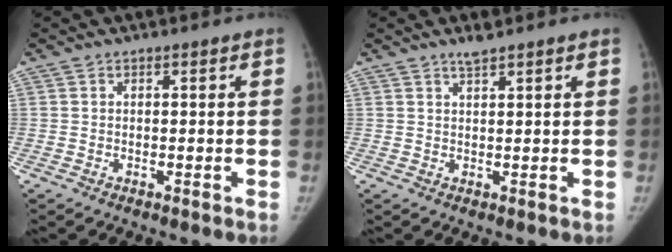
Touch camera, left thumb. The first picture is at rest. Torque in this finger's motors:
{"motor_torque": [0.28, -0.50, 0.76, -0.42, 0.05]}